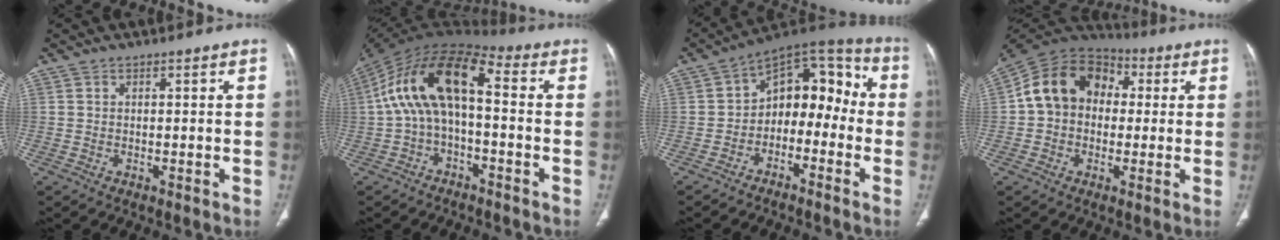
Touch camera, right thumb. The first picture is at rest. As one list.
[{"total": 14.6, "force": [-0.2, 7.1, 12.7], "torque": [-0.238, 0.054, -0.014]}, {"total": 13.1, "force": [-2.7, 9.0, 9.2], "torque": [-0.079, 0.070, -0.059]}, {"total": 14.2, "force": [1.5, 11.3, 8.5], "torque": [-0.123, 0.040, 0.013]}]